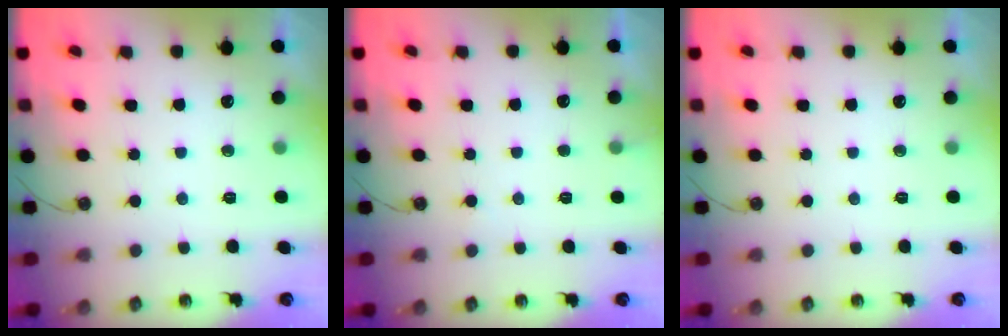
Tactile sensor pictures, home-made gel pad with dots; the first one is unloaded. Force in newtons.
{"total": 4.8, "press": 4.8, "slide": 0.4}
{"total": 0.0}